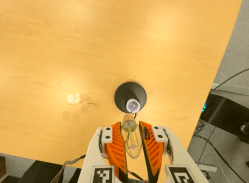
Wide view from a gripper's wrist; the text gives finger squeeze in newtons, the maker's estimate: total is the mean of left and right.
{"total": 23.3, "left": 25.4, "right": 21.3}